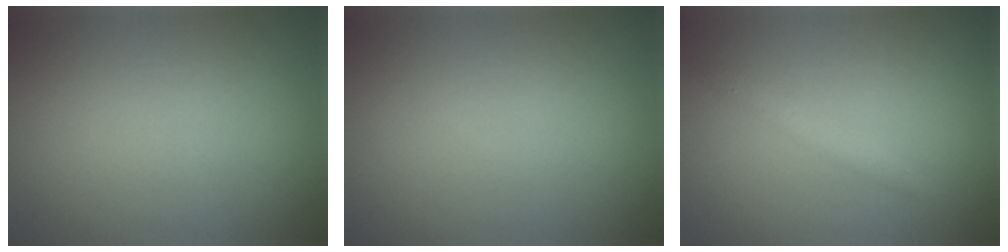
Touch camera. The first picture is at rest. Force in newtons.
{"total": 0.0}
{"total": 1.4, "press": 1.4, "slide": 0.1}